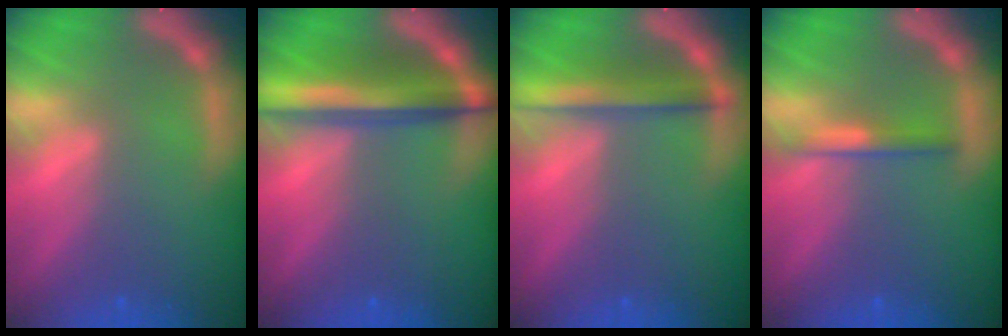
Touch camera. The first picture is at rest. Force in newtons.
{"total": 7.1}
{"total": 4.0}
{"total": 1.9}